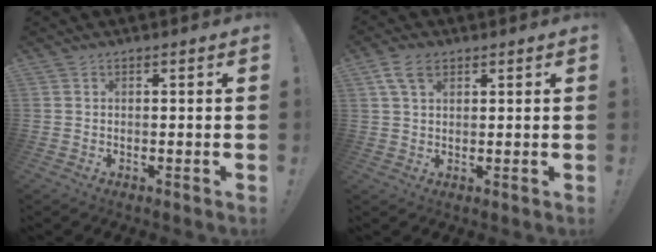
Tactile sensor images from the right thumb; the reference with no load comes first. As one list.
[{"total": 6.3, "force": [3.1, 3.7, 4.1], "torque": [-0.082, 0.002, 0.063]}]